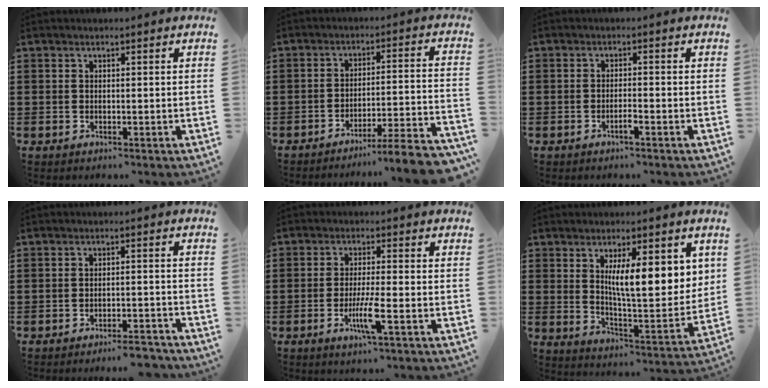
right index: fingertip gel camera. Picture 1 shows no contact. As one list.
[{"total": 6.1, "force": [-5.2, -0.6, 3.0], "torque": [-0.043, -0.013, -0.103]}, {"total": 1.6, "force": [-1.0, 0.0, 1.2], "torque": [-0.022, -0.002, -0.018]}, {"total": 3.5, "force": [-3.4, -0.2, 0.9], "torque": [-0.017, -0.002, -0.069]}, {"total": 5.1, "force": [-2.1, 0.3, 4.7], "torque": [-0.091, -0.015, -0.039]}, {"total": 9.7, "force": [3.5, 2.5, 8.7], "torque": [-0.140, -0.017, 0.052]}]